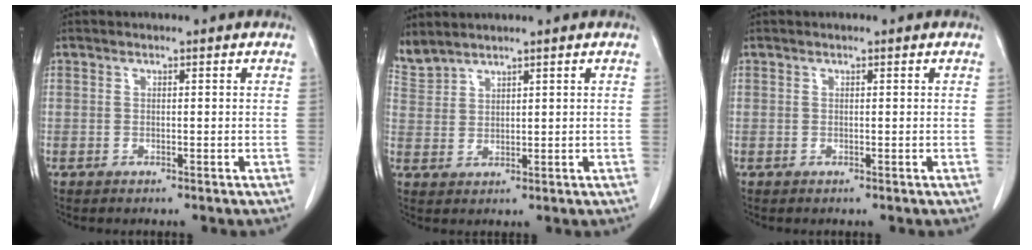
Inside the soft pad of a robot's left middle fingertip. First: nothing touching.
{"total": 3.3, "force": [3.3, 0.0, 0.2], "torque": [-0.016, 0.012, 0.078]}
{"total": 0.0}